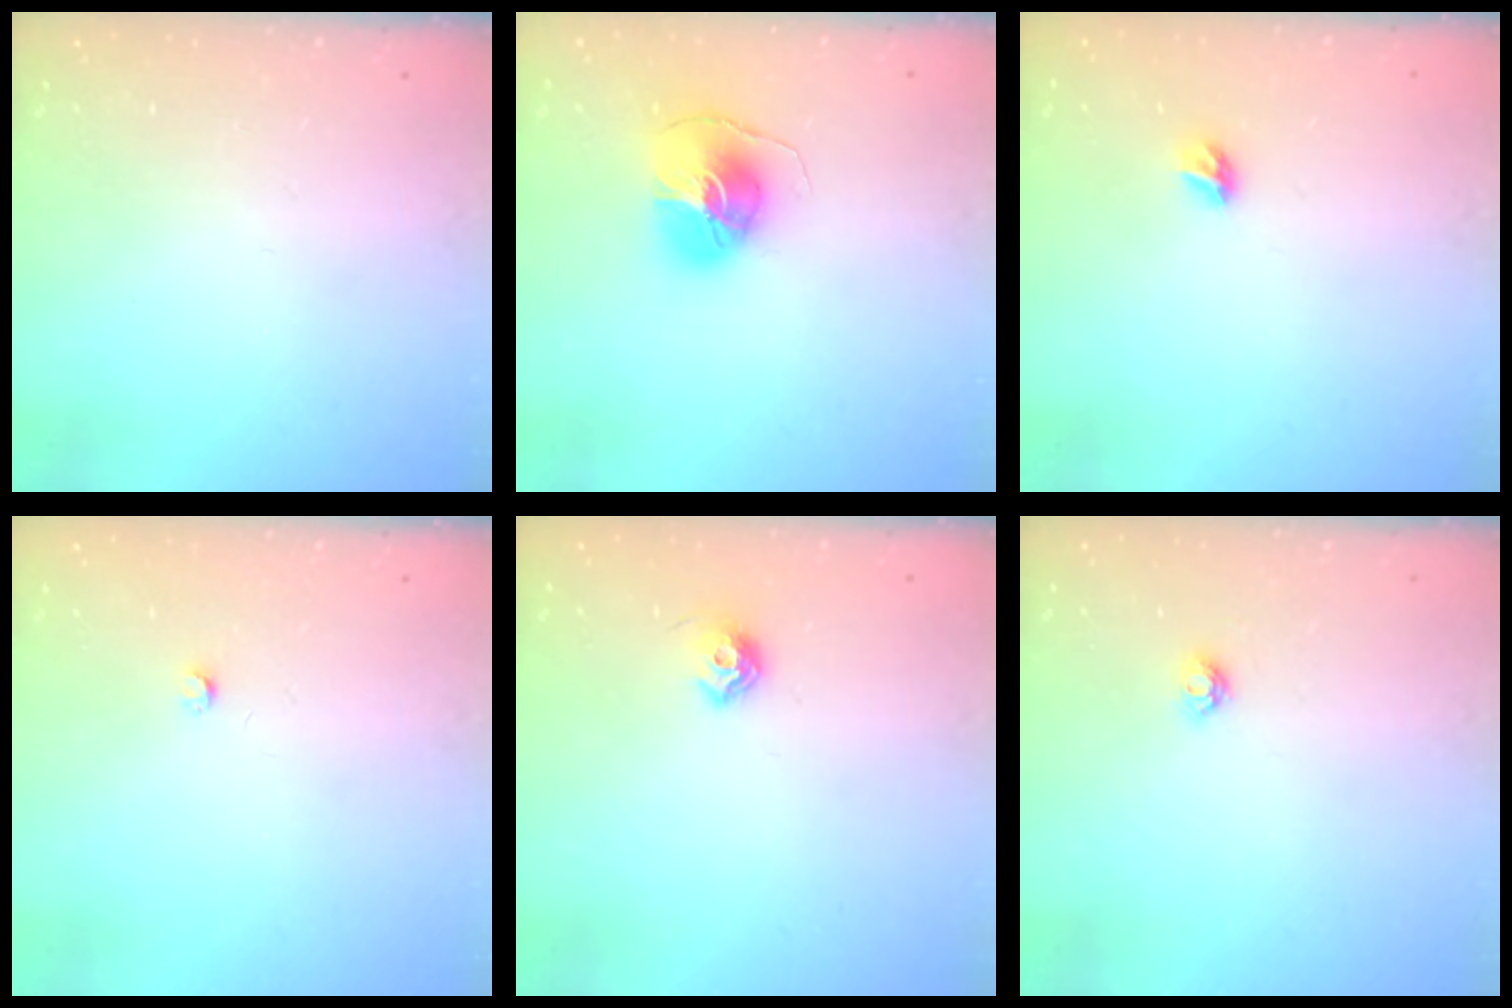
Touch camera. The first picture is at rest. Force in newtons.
{"total": 8.7, "press": 8.7, "slide": 0.7}
{"total": 5.4, "press": 5.4, "slide": 0.5}
{"total": 2.5, "press": 2.5, "slide": 0.4}
{"total": 7.2, "press": 7.1, "slide": 0.9}
{"total": 3.6, "press": 3.5, "slide": 0.3}